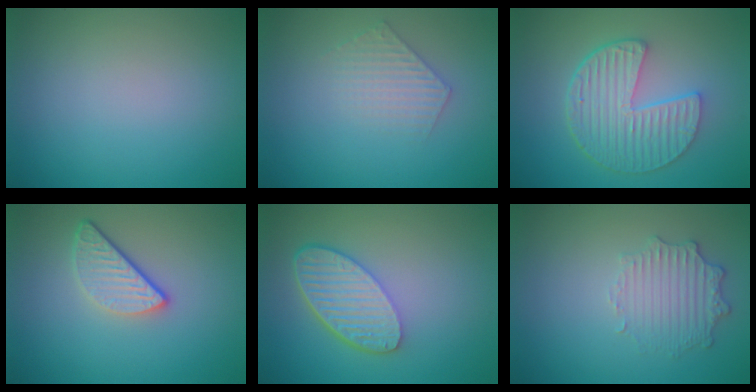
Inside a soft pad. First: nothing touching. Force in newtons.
{"total": 2.2, "press": 2.1, "slide": 0.4}
{"total": 6.3, "press": 4.6, "slide": 4.4}
{"total": 3.3, "press": 2.6, "slide": 2.0}
{"total": 5.9, "press": 4.6, "slide": 3.8}
{"total": 2.5, "press": 2.3, "slide": 1.0}